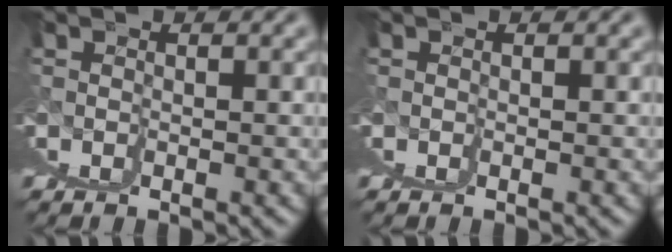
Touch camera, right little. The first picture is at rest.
{"total": 0.0}